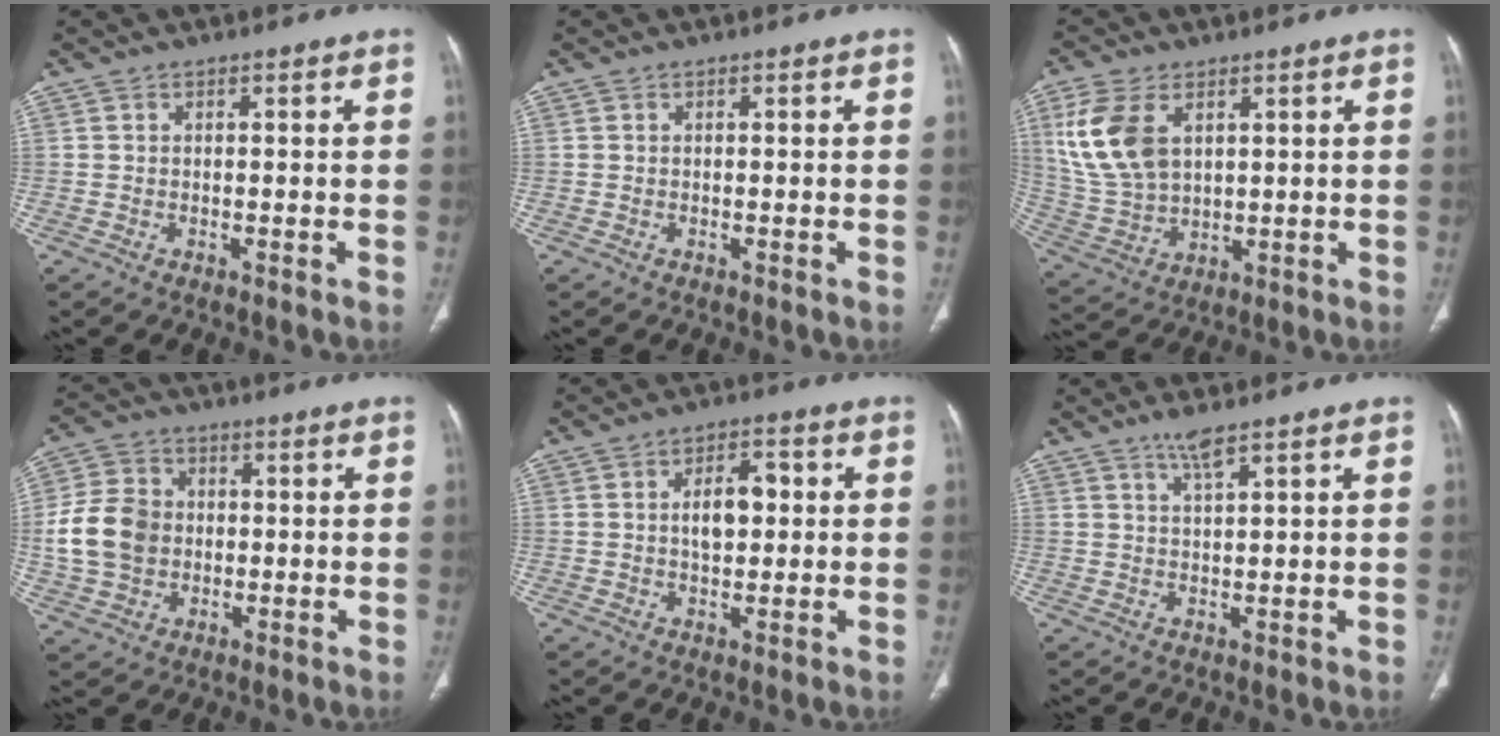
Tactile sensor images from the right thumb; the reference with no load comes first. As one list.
[{"total": 0.0}, {"total": 13.0, "force": [4.4, 8.1, 9.2], "torque": [-0.192, -0.009, 0.101]}, {"total": 11.5, "force": [-0.3, 9.5, 6.6], "torque": [-0.113, 0.015, -0.005]}, {"total": 6.7, "force": [0.7, 3.9, 5.5], "torque": [-0.072, 0.014, 0.010]}, {"total": 3.1, "force": [2.1, 0.2, 2.2], "torque": [-0.050, -0.010, 0.046]}]